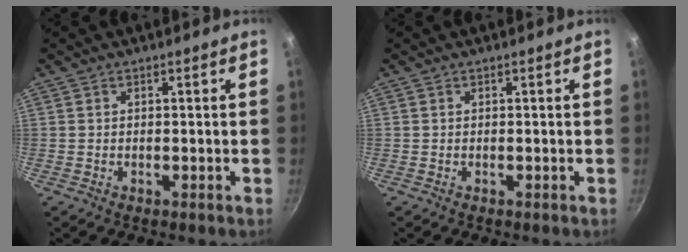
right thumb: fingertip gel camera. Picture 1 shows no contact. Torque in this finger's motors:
{"motor_torque": [-0.10, 0.10, 0.03, -0.03, 0.00]}